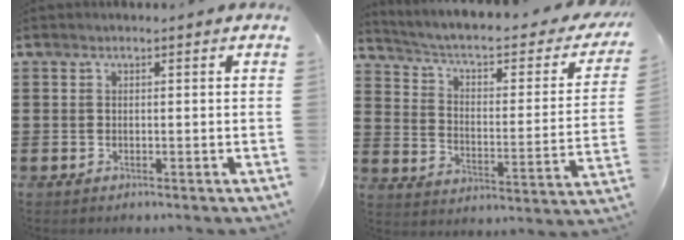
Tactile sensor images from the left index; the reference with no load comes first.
{"total": 4.9, "force": [3.3, 1.3, 3.4], "torque": [-0.083, -0.027, 0.047]}